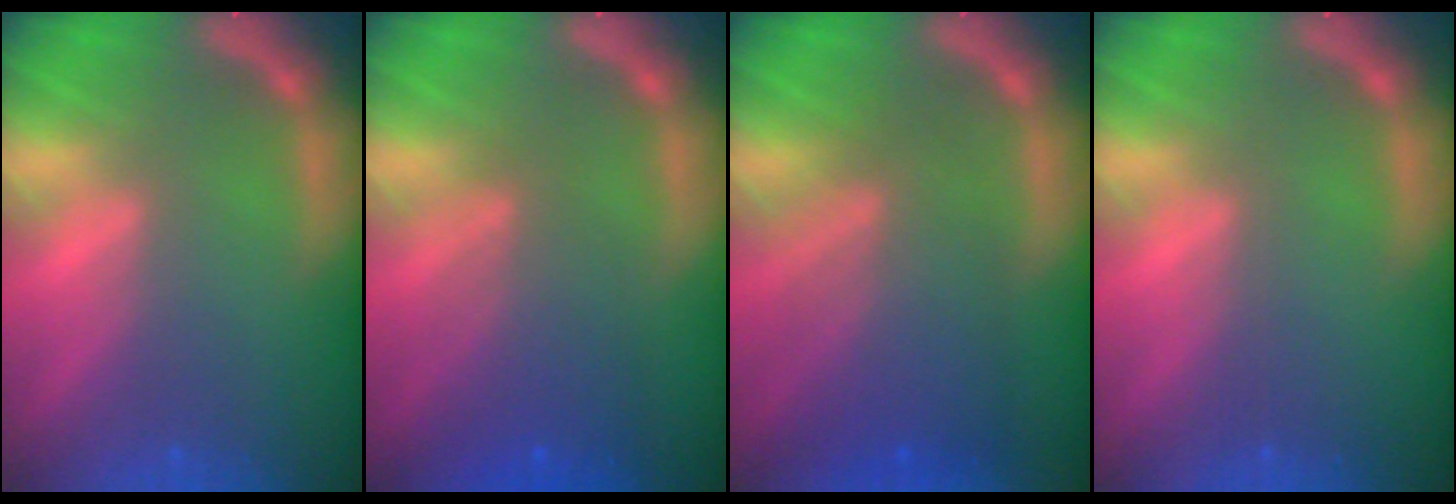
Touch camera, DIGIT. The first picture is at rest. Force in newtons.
{"total": 5.1}
{"total": 7.1}
{"total": 0.0}